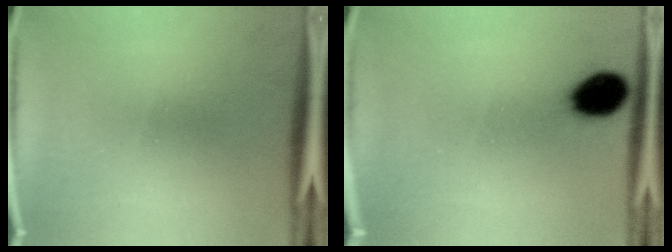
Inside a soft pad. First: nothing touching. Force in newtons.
{"total": 7.8}